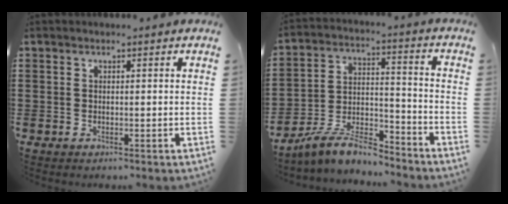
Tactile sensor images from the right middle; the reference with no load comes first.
{"total": 8.6, "force": [-7.7, 1.8, 3.2], "torque": [-0.066, 0.014, -0.153]}